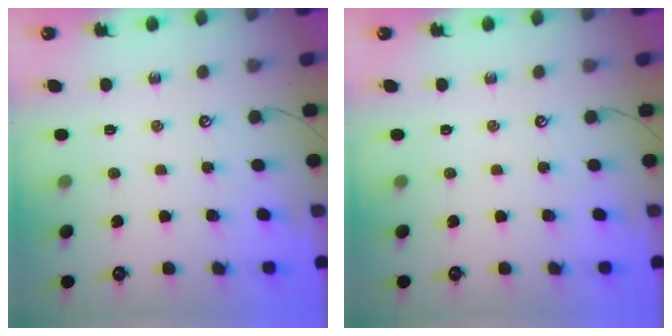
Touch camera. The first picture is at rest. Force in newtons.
{"total": 0.0}